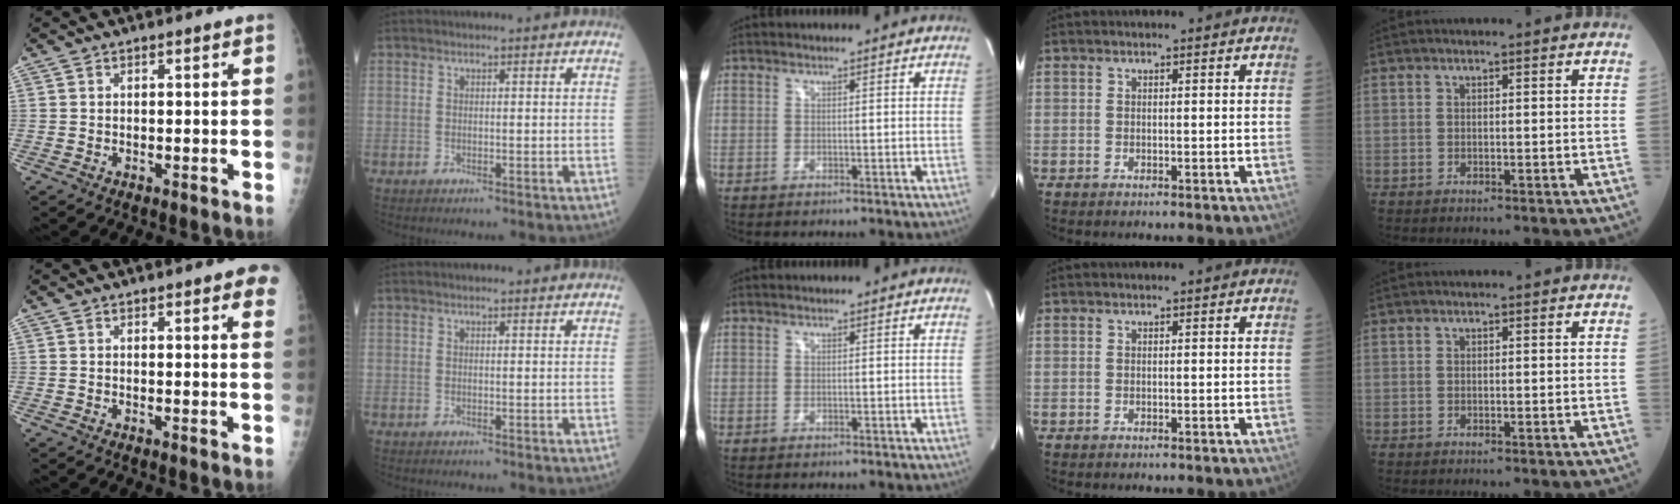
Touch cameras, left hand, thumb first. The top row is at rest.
{"thumb": {"total": 5.7, "force": [3.4, 1.5, 4.4], "torque": [-0.029, -0.003, 0.035]}, "index": {"total": 1.4, "force": [1.4, 0.3, 0.3], "torque": [-0.009, 0.002, 0.011]}}